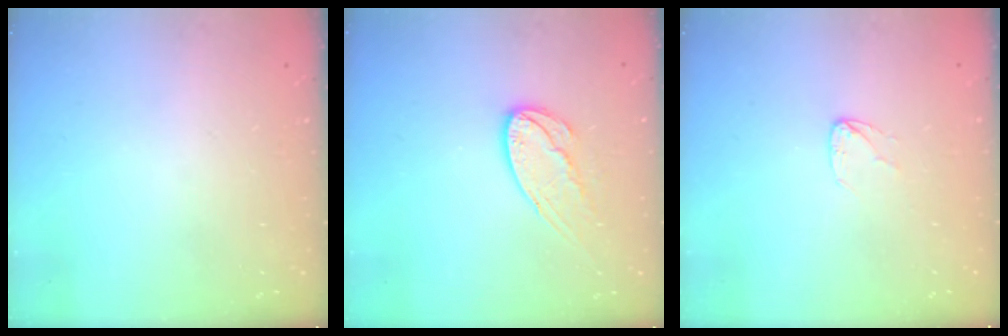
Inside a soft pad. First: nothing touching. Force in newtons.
{"total": 11.3, "press": 11.3, "slide": 1.0}
{"total": 3.6, "press": 3.6, "slide": 0.3}